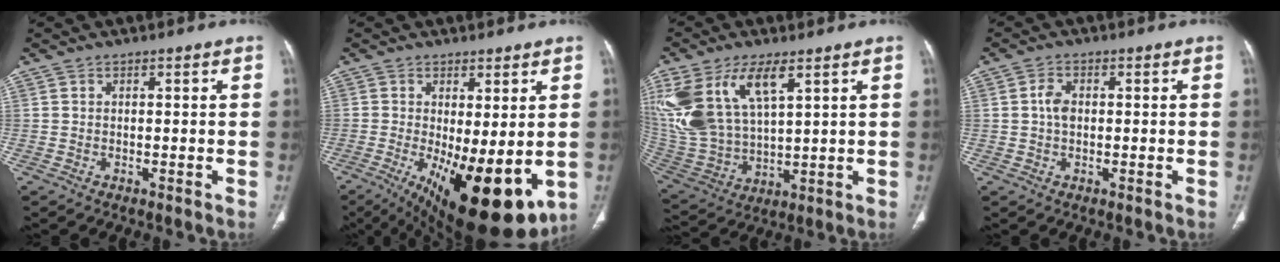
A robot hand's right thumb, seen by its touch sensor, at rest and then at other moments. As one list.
[{"total": 17.2, "force": [-4.1, 6.4, 15.4], "torque": [-0.215, -0.032, -0.038]}, {"total": 19.4, "force": [8.5, 9.5, 14.6], "torque": [-0.315, -0.023, 0.179]}, {"total": 2.9, "force": [0.1, 1.9, 2.1], "torque": [-0.044, 0.005, -0.001]}]